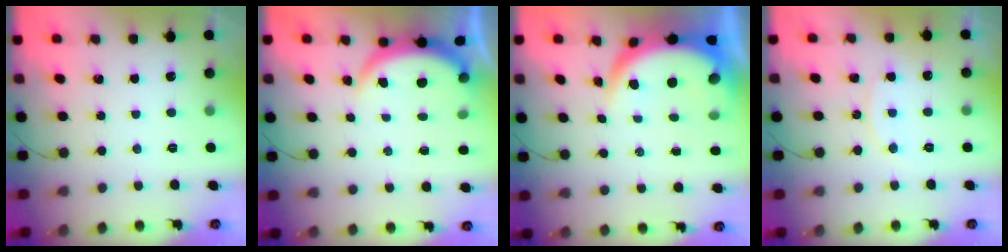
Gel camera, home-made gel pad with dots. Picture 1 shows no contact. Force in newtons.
{"total": 3.9, "press": 3.9, "slide": 0.2}
{"total": 7.0, "press": 7.0, "slide": 0.5}
{"total": 8.2, "press": 8.1, "slide": 0.5}